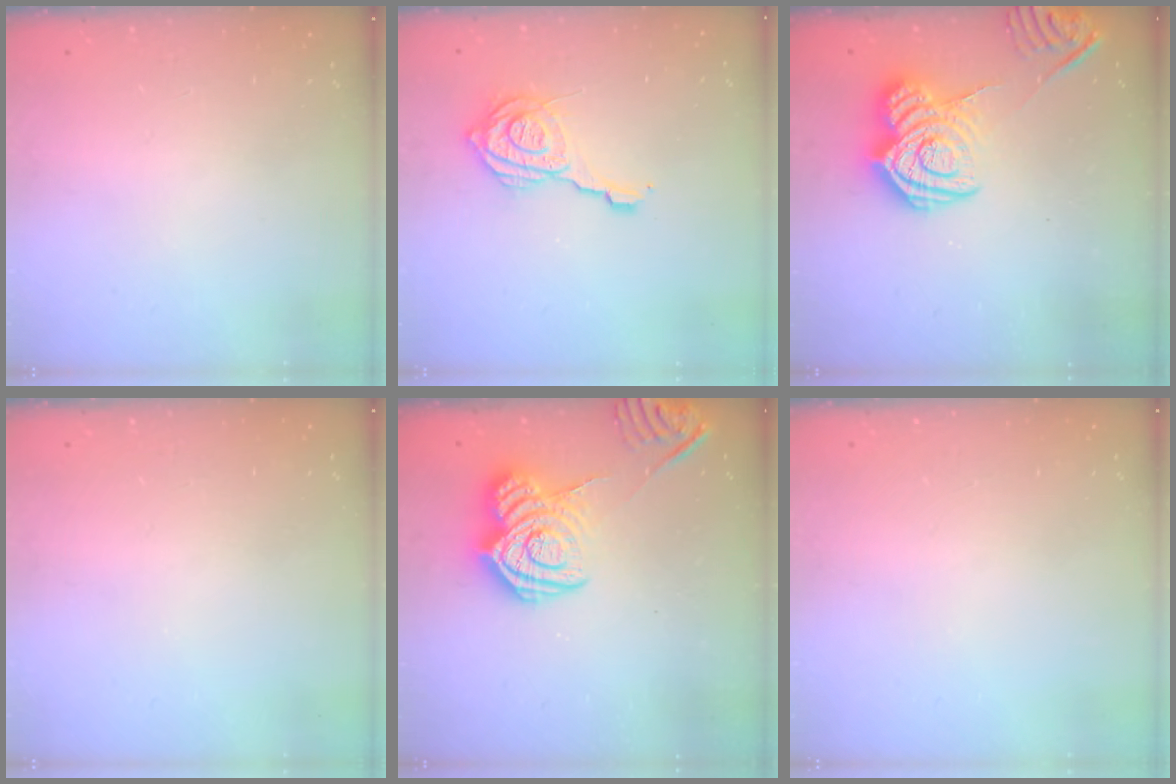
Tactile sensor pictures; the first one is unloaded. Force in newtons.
{"total": 14.4, "press": 14.3, "slide": 1.9}
{"total": 13.9, "press": 13.8, "slide": 1.0}
{"total": 0.0}
{"total": 13.9, "press": 13.8, "slide": 1.0}
{"total": 0.0}